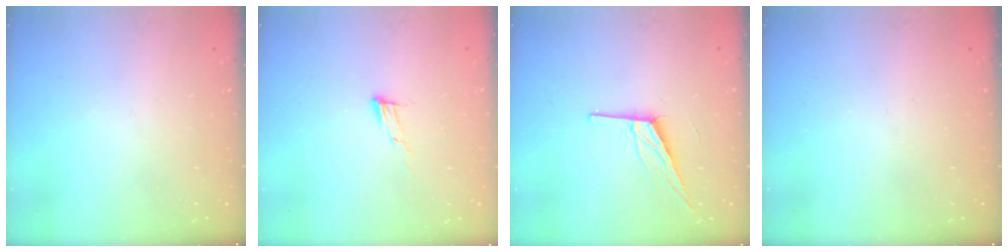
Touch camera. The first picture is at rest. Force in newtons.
{"total": 7.7, "press": 7.6, "slide": 1.2}
{"total": 10.8, "press": 10.4, "slide": 2.7}
{"total": 0.0}